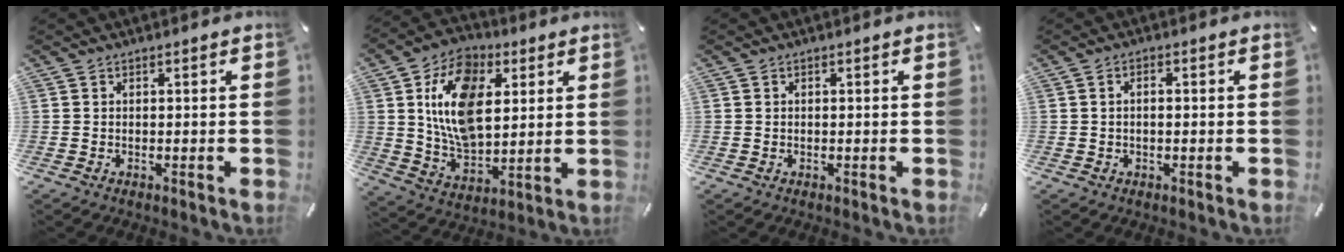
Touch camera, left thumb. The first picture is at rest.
{"total": 16.2, "force": [5.0, 10.9, 10.9], "torque": [-0.215, -0.002, 0.089]}
{"total": 0.0}
{"total": 1.6, "force": [-0.1, 0.8, 1.4], "torque": [-0.027, 0.003, -0.003]}